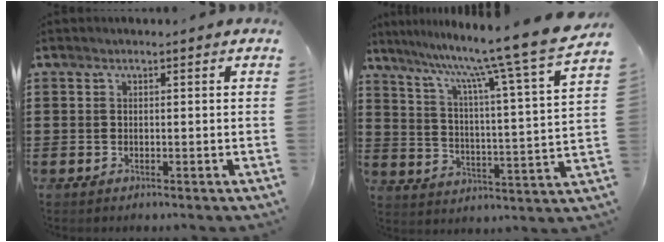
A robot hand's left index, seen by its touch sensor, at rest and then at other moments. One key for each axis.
{"total": 10.2, "fx": 8.7, "fy": -2.0, "fz": 4.9, "tx": -0.113, "ty": -0.076, "tz": 0.128}